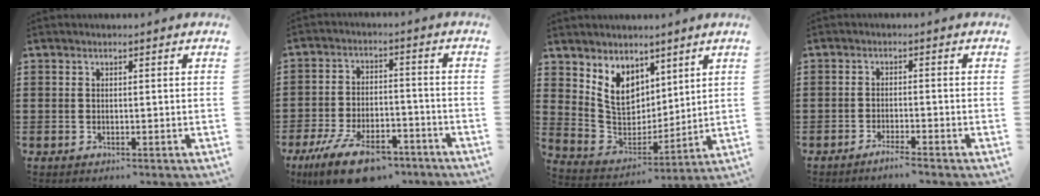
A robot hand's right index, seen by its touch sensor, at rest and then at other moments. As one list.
[{"total": 10.3, "force": [-7.5, 3.5, 6.1], "torque": [-0.128, 0.018, -0.139]}, {"total": 8.1, "force": [4.4, 6.1, 2.9], "torque": [-0.089, -0.014, 0.091]}, {"total": 2.0, "force": [-1.8, -0.1, 0.8], "torque": [-0.013, 0.000, -0.033]}]